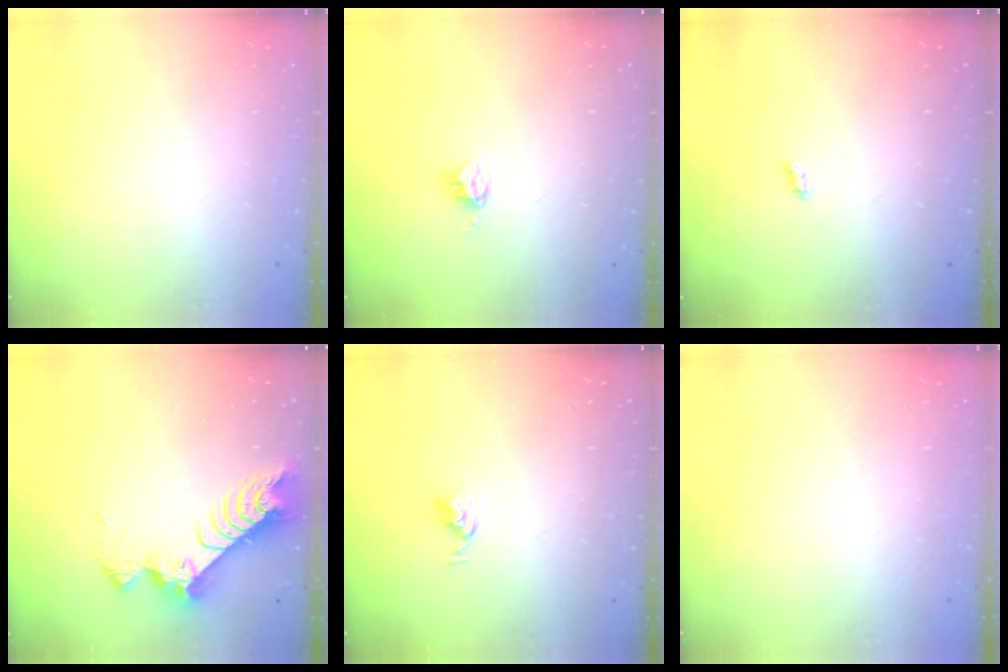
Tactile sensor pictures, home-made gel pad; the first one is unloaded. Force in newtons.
{"total": 4.0, "press": 4.0, "slide": 0.0}
{"total": 2.7, "press": 2.7, "slide": 0.4}
{"total": 8.4, "press": 8.3, "slide": 0.7}
{"total": 4.0, "press": 4.0, "slide": 0.5}
{"total": 0.0}